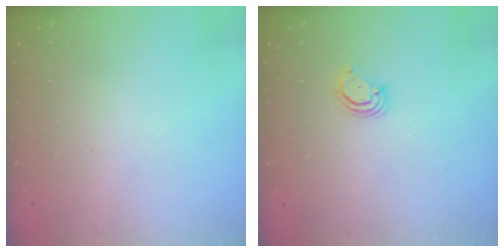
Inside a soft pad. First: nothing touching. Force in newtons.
{"total": 2.8, "press": 2.8, "slide": 0.3}